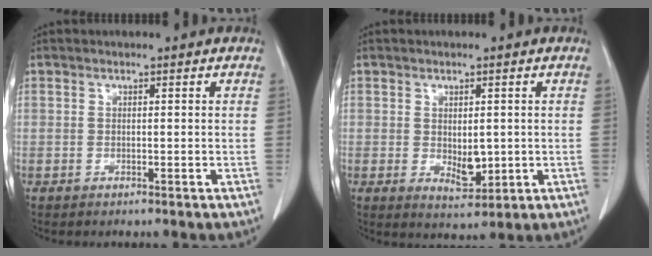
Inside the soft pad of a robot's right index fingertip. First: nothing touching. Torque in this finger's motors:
{"motor_torque": [0.37, 0.23, 0.24, 0.05]}